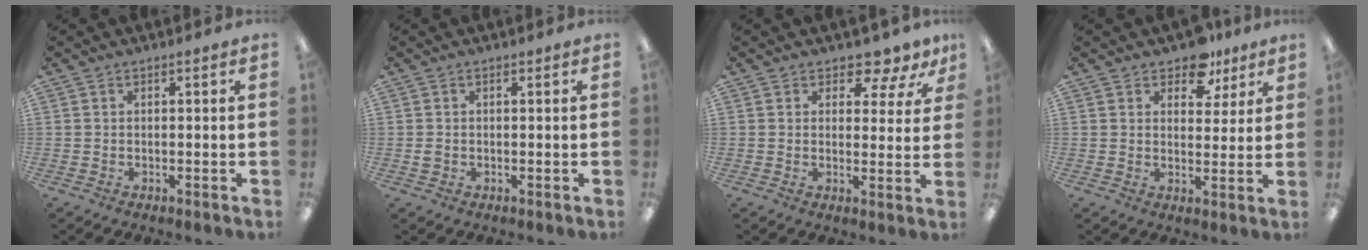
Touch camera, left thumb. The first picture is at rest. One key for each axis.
{"total": 1.2, "fx": 0.0, "fy": 1.1, "fz": 0.6, "tx": -0.012, "ty": 0.005, "tz": -0.001}
{"total": 5.9, "fx": 4.7, "fy": 2.8, "fz": 2.3, "tx": -0.024, "ty": -0.033, "tz": 0.080}
{"total": 8.0, "fx": 6.1, "fy": 4.4, "fz": 2.7, "tx": -0.029, "ty": -0.035, "tz": 0.108}